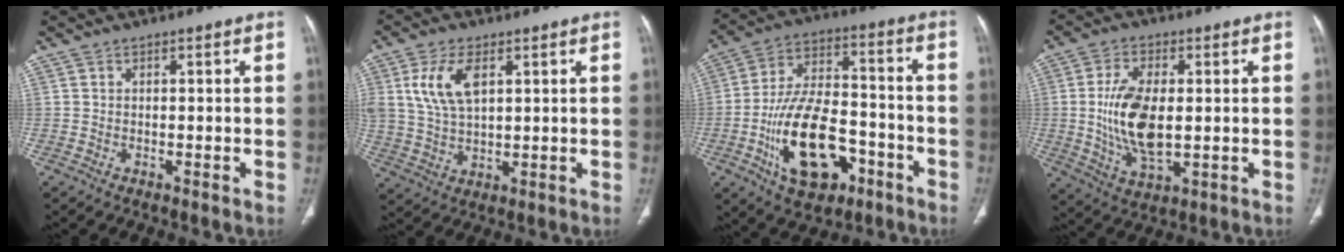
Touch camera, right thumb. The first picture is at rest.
{"total": 9.5, "force": [3.4, 5.0, 7.3], "torque": [-0.149, -0.008, 0.073]}
{"total": 18.9, "force": [-7.4, 10.4, 14.0], "torque": [-0.226, 0.042, -0.117]}
{"total": 12.6, "force": [0.2, 6.3, 10.9], "torque": [-0.214, -0.011, 0.013]}